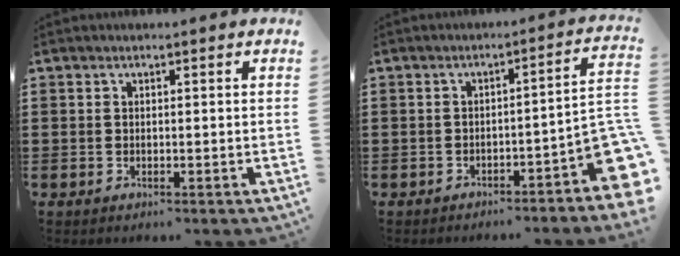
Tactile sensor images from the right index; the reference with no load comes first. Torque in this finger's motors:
{"motor_torque": [0.67, -0.60, 0.85, 0.06]}